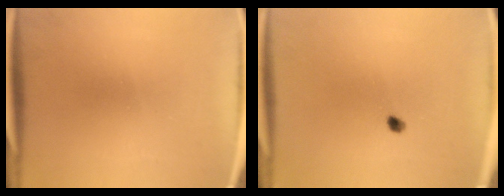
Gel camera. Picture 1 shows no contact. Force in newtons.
{"total": 1.2}